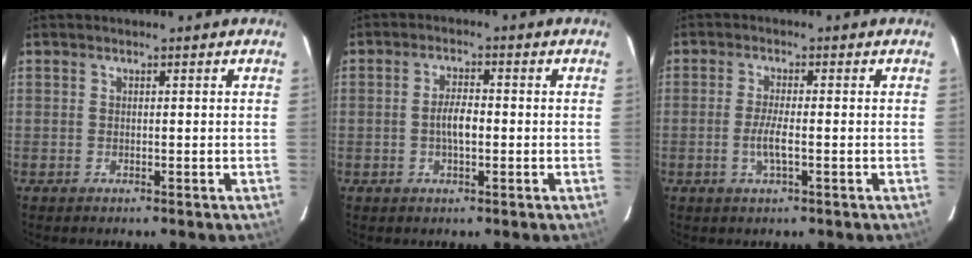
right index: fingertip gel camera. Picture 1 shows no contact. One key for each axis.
{"total": 3.8, "fx": -0.7, "fy": 1.4, "fz": 3.5, "tx": -0.065, "ty": 0.004, "tz": -0.012}
{"total": 3.6, "fx": -1.1, "fy": 0.4, "fz": 3.4, "tx": -0.067, "ty": -0.006, "tz": -0.021}